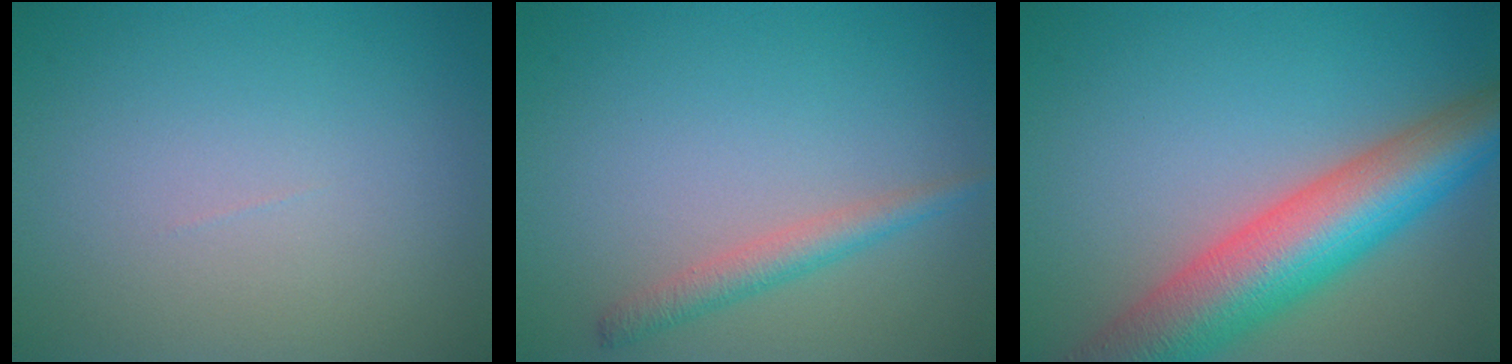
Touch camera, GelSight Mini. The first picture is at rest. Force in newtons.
{"total": 2.2, "press": 2.2, "slide": 0.0}
{"total": 10.5, "press": 10.4, "slide": 0.6}